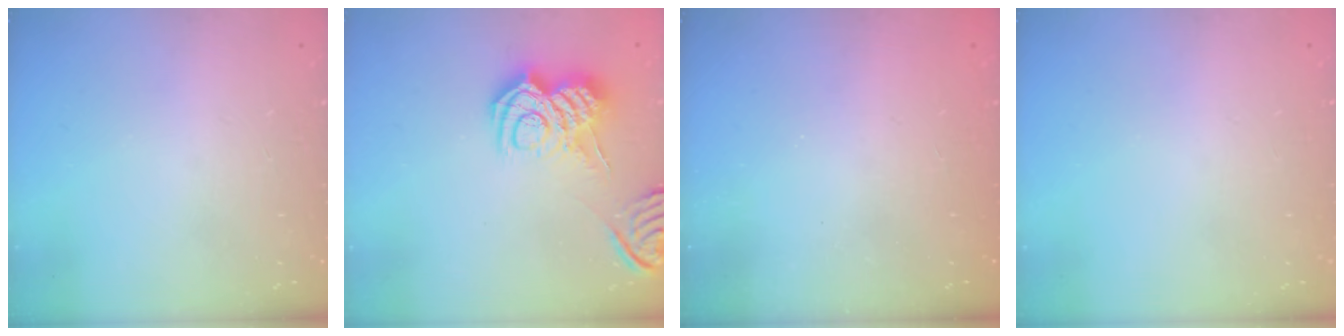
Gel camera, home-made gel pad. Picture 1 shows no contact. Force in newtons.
{"total": 11.4, "press": 11.4, "slide": 0.6}
{"total": 2.5, "press": 2.4, "slide": 0.8}
{"total": 0.0}